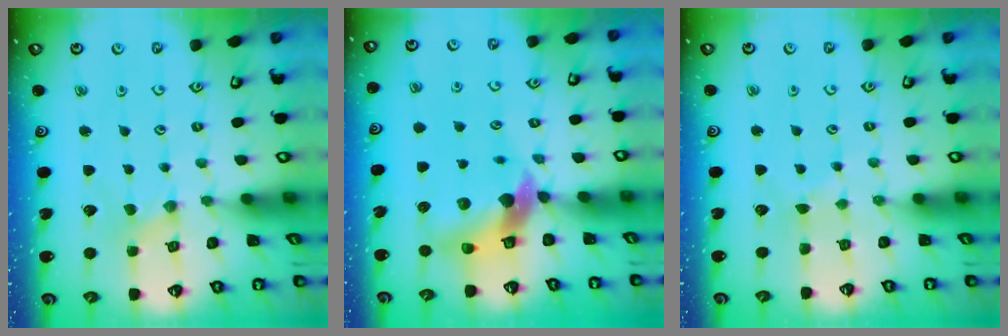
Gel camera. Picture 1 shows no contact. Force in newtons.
{"total": 10.4, "press": 10.2, "slide": 1.6}
{"total": 2.2, "press": 2.2, "slide": 0.3}